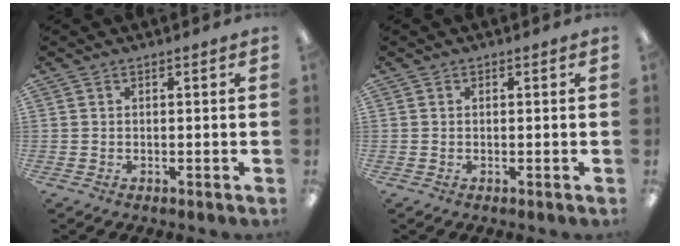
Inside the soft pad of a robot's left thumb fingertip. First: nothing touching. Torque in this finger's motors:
{"motor_torque": [0.00, 0.03, 0.13, -0.03, 0.00]}